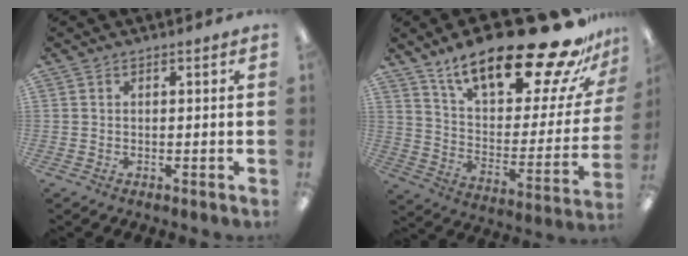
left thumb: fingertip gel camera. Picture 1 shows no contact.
{"total": 28.6, "force": [20.3, 8.9, 18.0], "torque": [-0.264, -0.138, 0.333]}